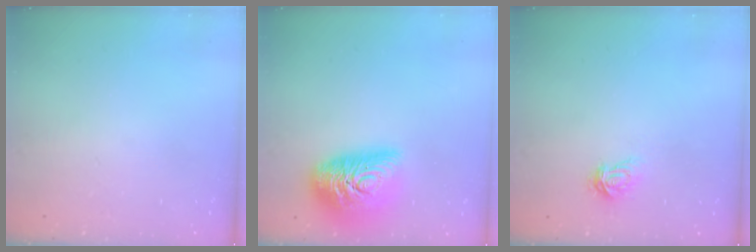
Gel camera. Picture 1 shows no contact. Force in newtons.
{"total": 19.1, "press": 19.1, "slide": 1.2}
{"total": 3.6, "press": 3.6, "slide": 0.1}